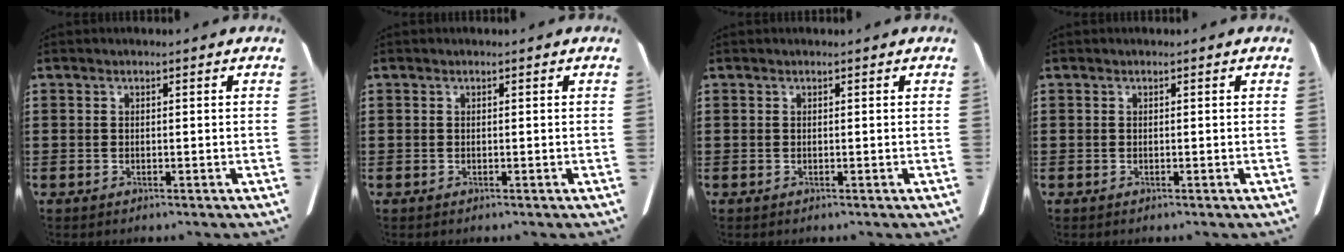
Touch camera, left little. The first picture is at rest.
{"total": 0.0}
{"total": 0.0}
{"total": 0.0}